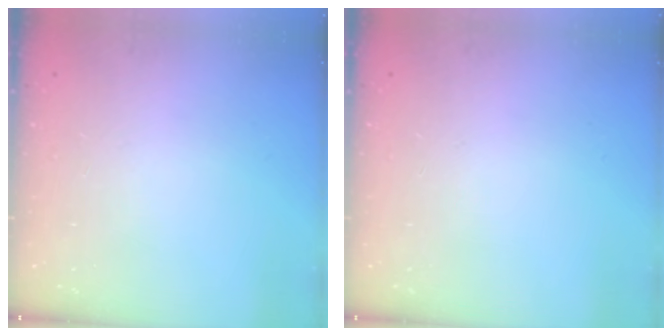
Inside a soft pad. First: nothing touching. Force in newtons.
{"total": 0.0}